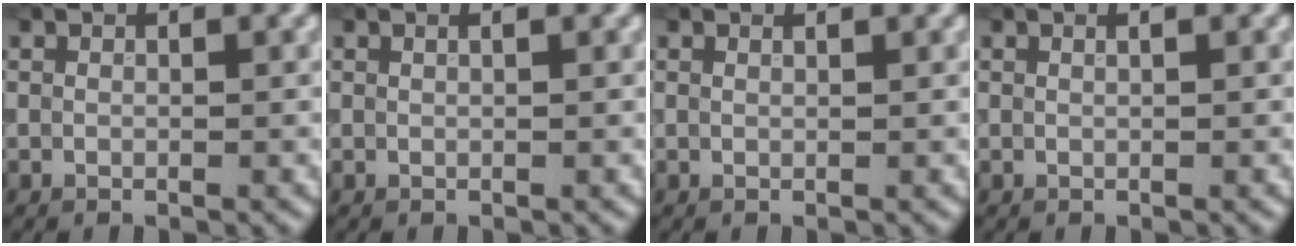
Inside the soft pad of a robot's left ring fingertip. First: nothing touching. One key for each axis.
{"total": 0.7, "fx": 0.4, "fy": 0.3, "fz": 0.5, "tx": -0.004, "ty": -0.001, "tz": 0.002}
{"total": 0.9, "fx": 0.7, "fy": 0.3, "fz": 0.5, "tx": -0.005, "ty": -0.002, "tz": 0.004}
{"total": 0.8, "fx": 0.4, "fy": 0.3, "fz": 0.6, "tx": -0.004, "ty": -0.002, "tz": 0.000}